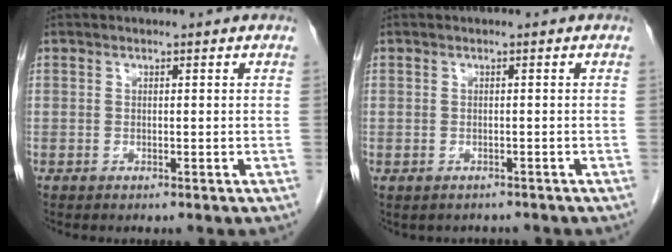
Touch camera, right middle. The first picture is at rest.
{"total": 1.8, "force": [-1.5, 0.9, 0.1], "torque": [-0.004, 0.001, -0.021]}